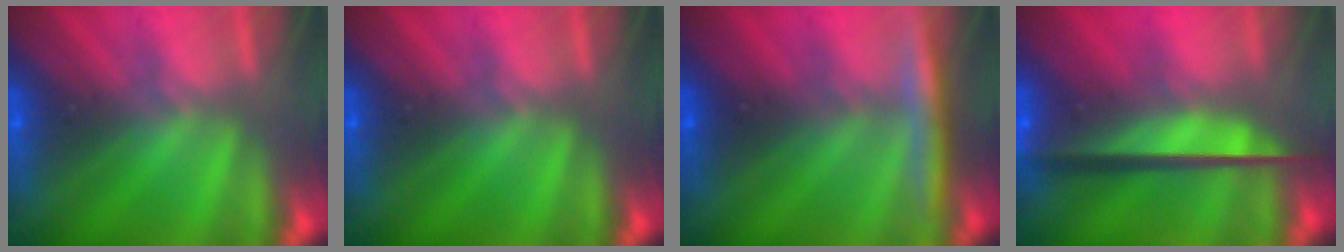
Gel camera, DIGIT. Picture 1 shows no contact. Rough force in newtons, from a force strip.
{"total": 0.0}
{"total": 4.1}
{"total": 11.1}